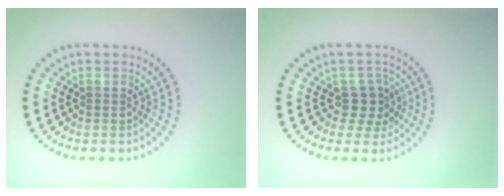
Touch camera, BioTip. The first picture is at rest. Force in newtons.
{"total": 2.4, "press": 2.0, "slide": 1.4}